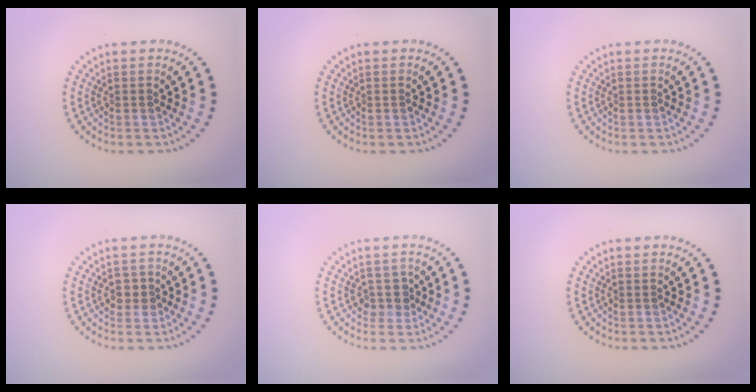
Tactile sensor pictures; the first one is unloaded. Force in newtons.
{"total": 0.0}
{"total": 0.0}
{"total": 1.3, "press": 1.1, "slide": 0.6}
{"total": 1.6, "press": 1.3, "slide": 0.9}
{"total": 0.0}